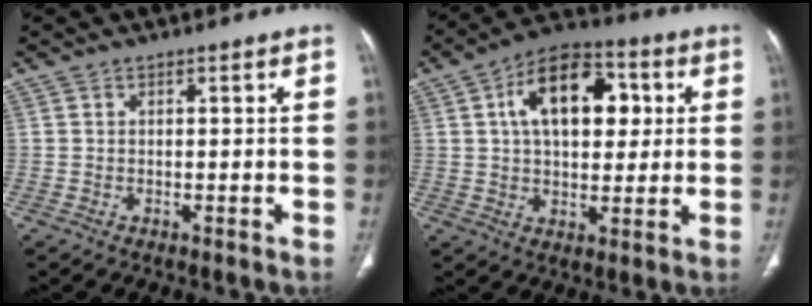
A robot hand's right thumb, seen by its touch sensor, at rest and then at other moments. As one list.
[{"total": 16.6, "force": [4.1, 9.7, 12.8], "torque": [-0.171, 0.013, 0.062]}]